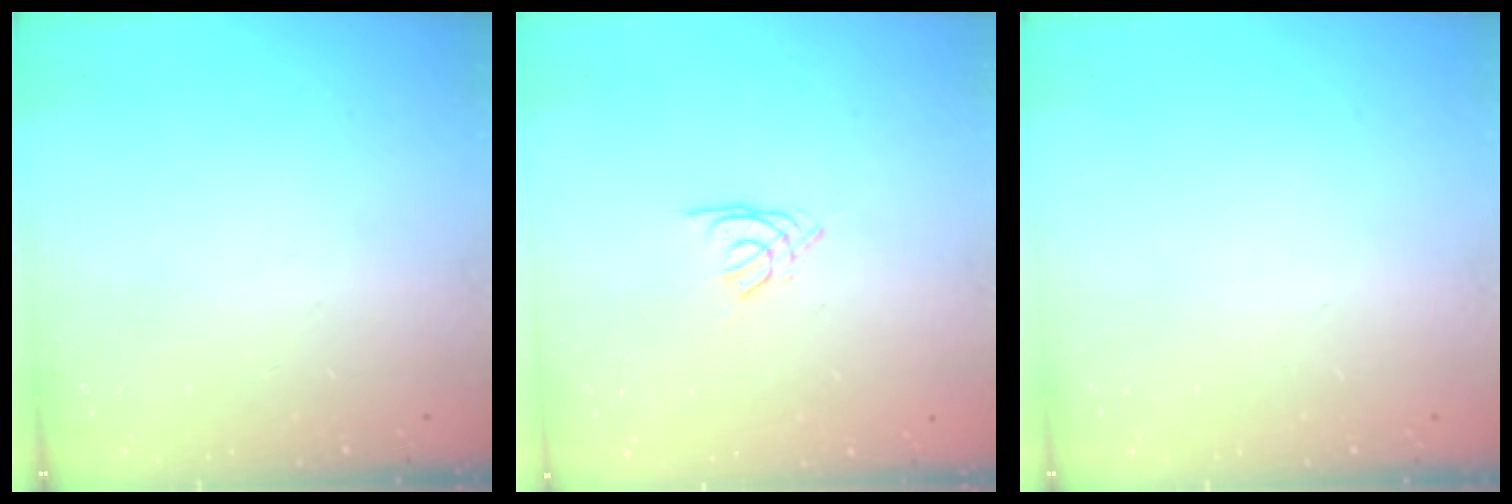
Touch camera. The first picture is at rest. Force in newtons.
{"total": 2.5, "press": 2.4, "slide": 0.5}
{"total": 0.0}